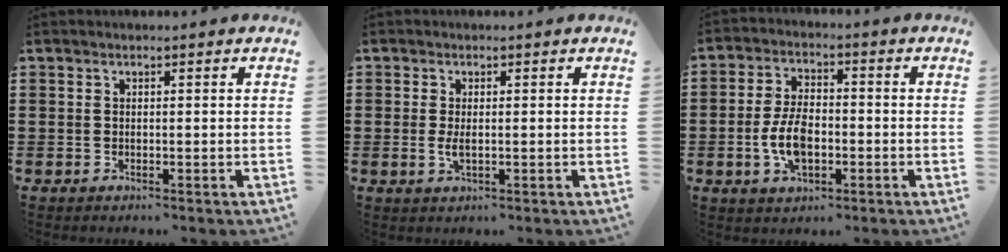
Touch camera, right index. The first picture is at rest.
{"total": 2.1, "force": [0.0, 1.1, 1.8], "torque": [-0.036, 0.004, -0.001]}
{"total": 7.2, "force": [-1.7, 3.8, 5.8], "torque": [-0.129, 0.005, -0.035]}